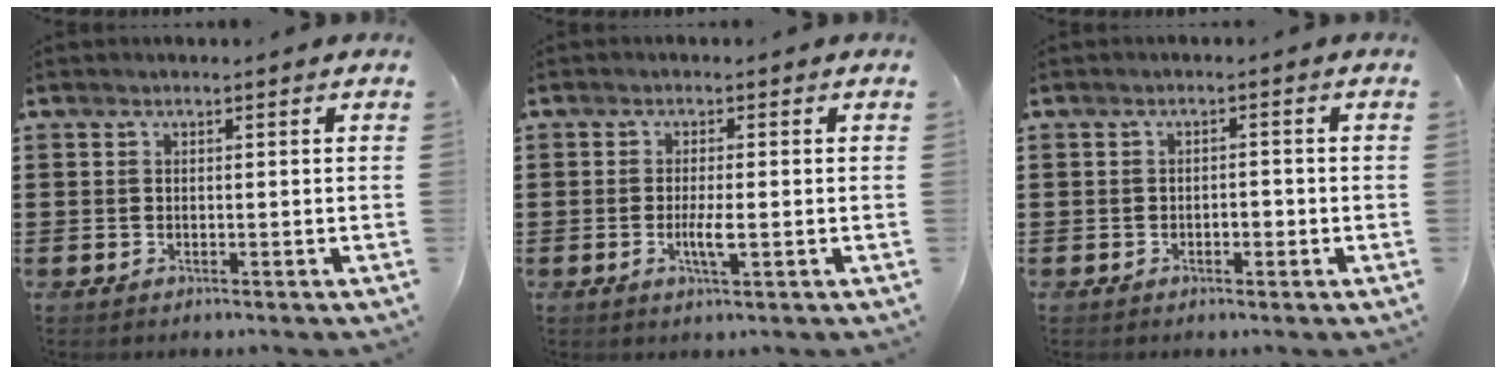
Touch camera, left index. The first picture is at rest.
{"total": 3.2, "force": [-0.6, 0.4, 3.1], "torque": [-0.060, -0.005, -0.013]}
{"total": 1.6, "force": [-0.6, 0.7, 1.3], "torque": [-0.028, 0.004, -0.014]}